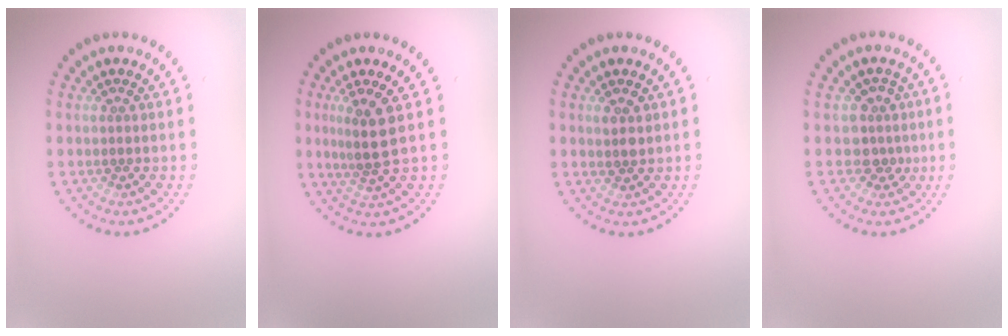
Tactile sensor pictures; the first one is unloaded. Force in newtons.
{"total": 2.8, "press": 2.3, "slide": 1.7}
{"total": 1.4, "press": 1.3, "slide": 0.5}
{"total": 2.4, "press": 1.8, "slide": 1.5}